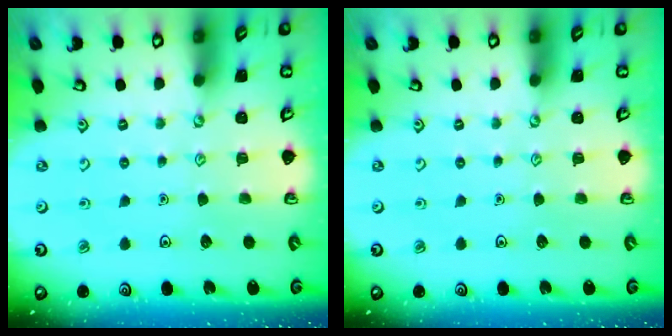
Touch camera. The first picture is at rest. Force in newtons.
{"total": 0.0}